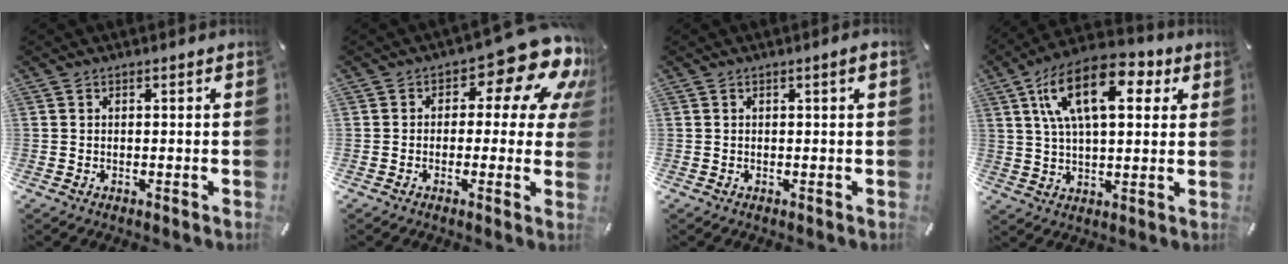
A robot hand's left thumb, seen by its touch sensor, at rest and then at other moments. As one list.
[{"total": 14.9, "force": [7.5, 6.8, 10.9], "torque": [-0.145, -0.054, 0.123]}, {"total": 1.7, "force": [0.4, 0.2, 1.7], "torque": [-0.030, 0.002, 0.006]}, {"total": 17.5, "force": [7.2, 8.7, 13.3], "torque": [-0.244, -0.010, 0.115]}]